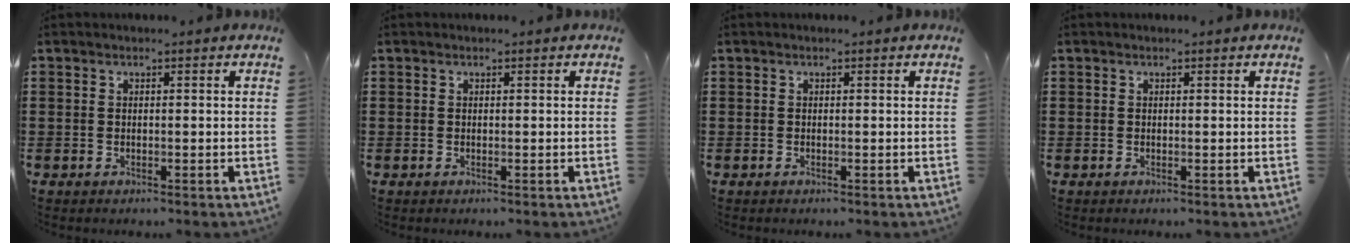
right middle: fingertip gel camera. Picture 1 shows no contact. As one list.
[{"total": 0.0}, {"total": 0.0}, {"total": 0.0}]